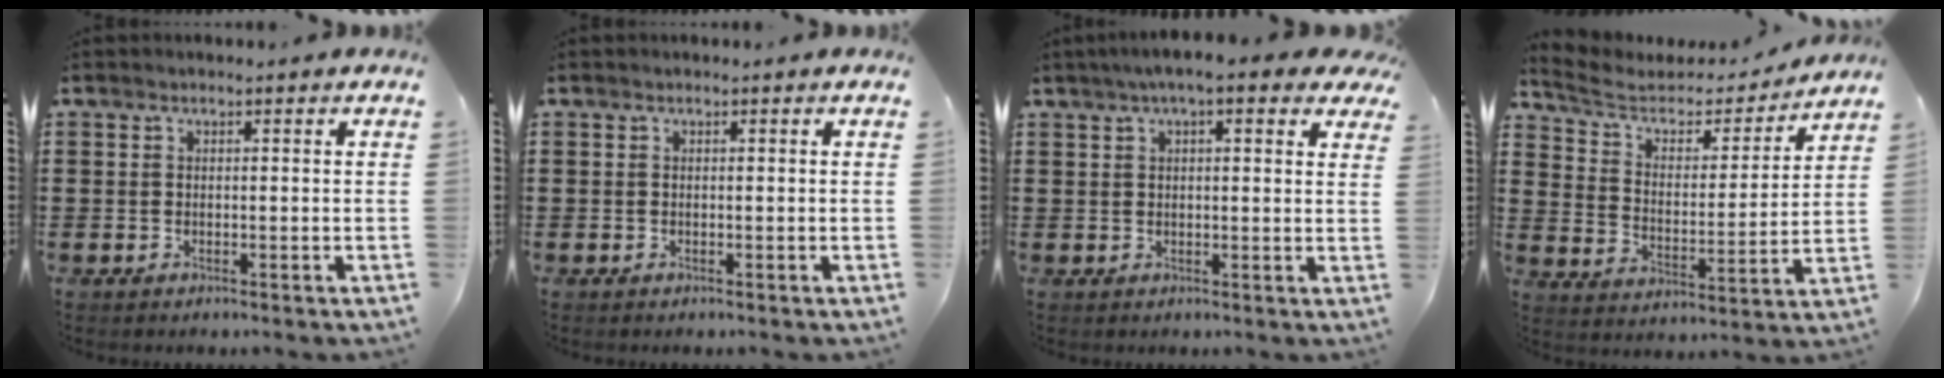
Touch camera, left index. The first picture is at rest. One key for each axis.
{"total": 0.0}
{"total": 5.0, "fx": 3.3, "fy": 0.7, "fz": 3.6, "tx": -0.079, "ty": 0.007, "tz": 0.057}
{"total": 5.2, "fx": 4.3, "fy": 2.3, "fz": 1.8, "tx": -0.063, "ty": -0.026, "tz": 0.067}